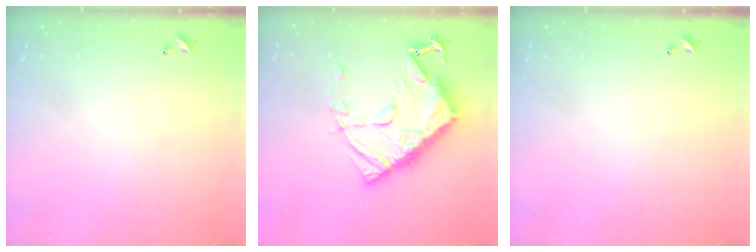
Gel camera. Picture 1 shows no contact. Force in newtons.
{"total": 18.3, "press": 18.2, "slide": 2.1}
{"total": 0.0}